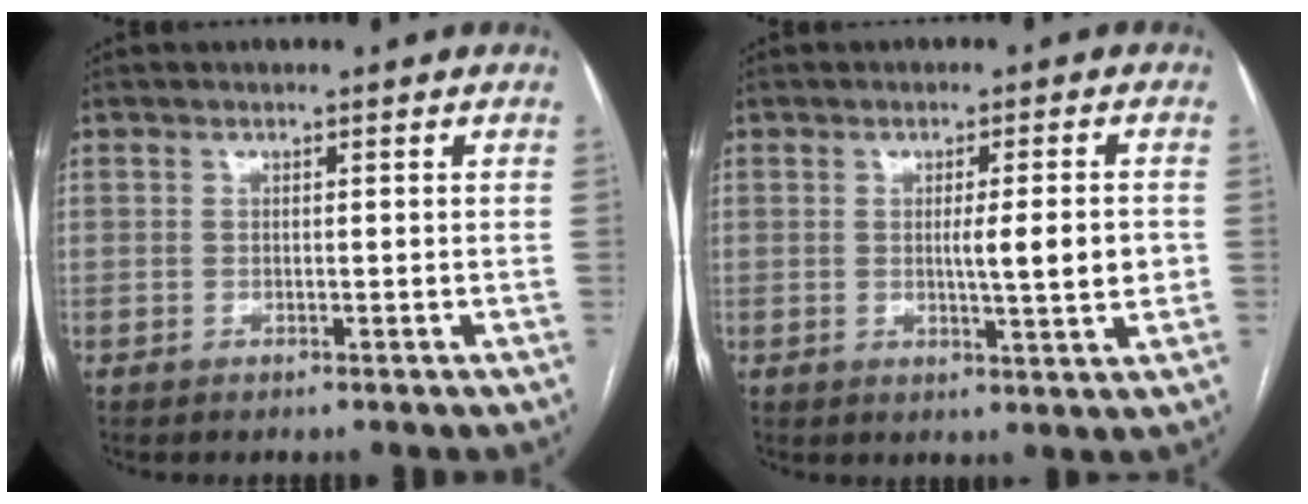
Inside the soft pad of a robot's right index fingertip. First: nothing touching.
{"total": 6.0, "force": [-0.2, 0.3, 6.0], "torque": [-0.089, -0.007, -0.003]}